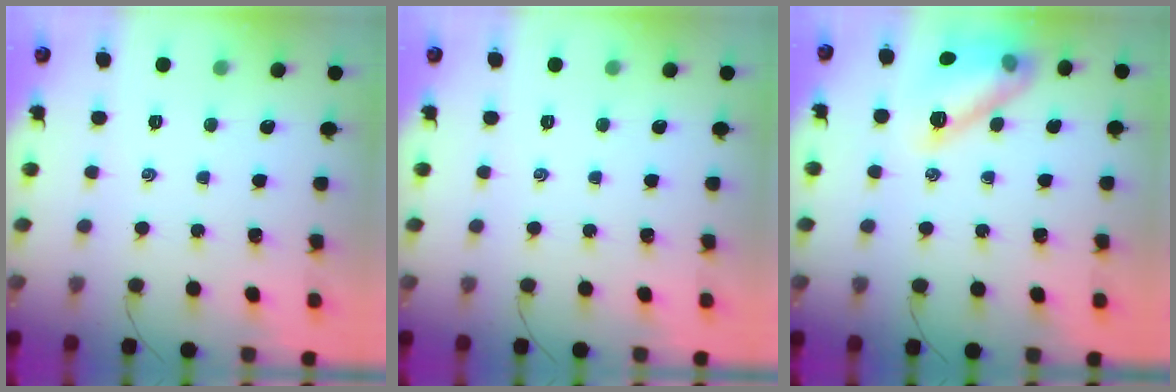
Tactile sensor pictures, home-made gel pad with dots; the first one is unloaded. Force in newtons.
{"total": 0.0}
{"total": 13.0, "press": 13.0, "slide": 0.7}